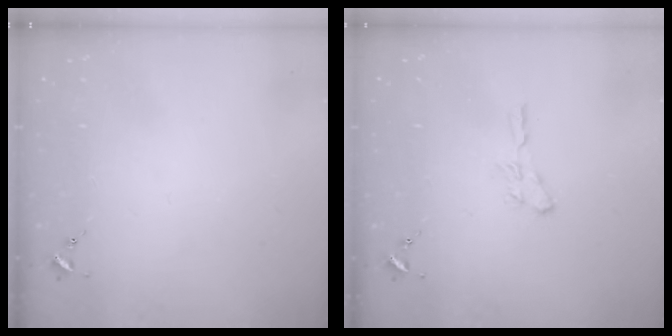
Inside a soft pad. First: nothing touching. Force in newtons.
{"total": 4.4, "press": 4.3, "slide": 0.3}